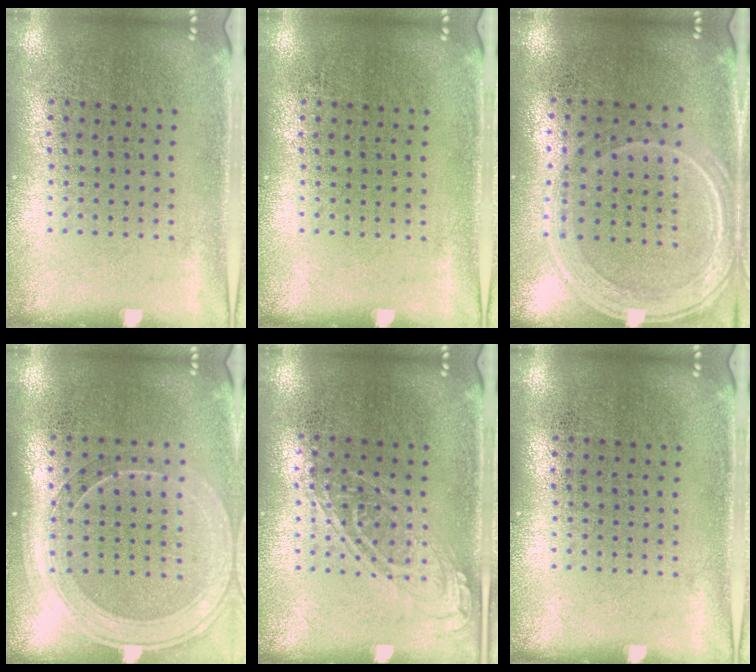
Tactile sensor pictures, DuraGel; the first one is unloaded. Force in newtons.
{"total": 0.0}
{"total": 1.2, "press": 1.2, "slide": 0.2}
{"total": 1.8, "press": 1.6, "slide": 0.8}
{"total": 1.2, "press": 1.1, "slide": 0.4}
{"total": 0.0}